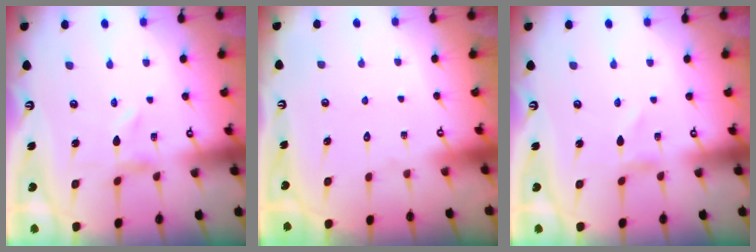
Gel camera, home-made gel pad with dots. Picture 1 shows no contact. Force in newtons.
{"total": 1.7, "press": 1.6, "slide": 0.1}
{"total": 1.2, "press": 1.2, "slide": 0.1}